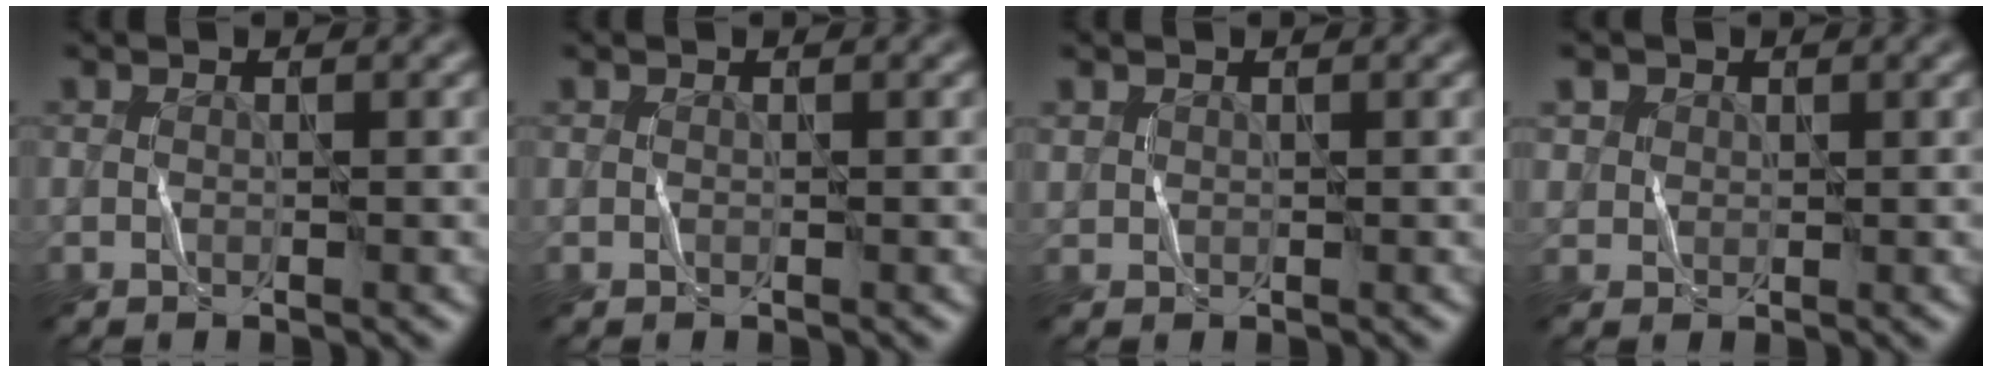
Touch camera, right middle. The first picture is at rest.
{"total": 0.0}
{"total": 0.6, "force": [0.2, -0.2, -0.5], "torque": [-0.006, -0.001, 0.015]}
{"total": 1.1, "force": [0.9, 0.7, -0.3], "torque": [-0.004, 0.010, 0.010]}